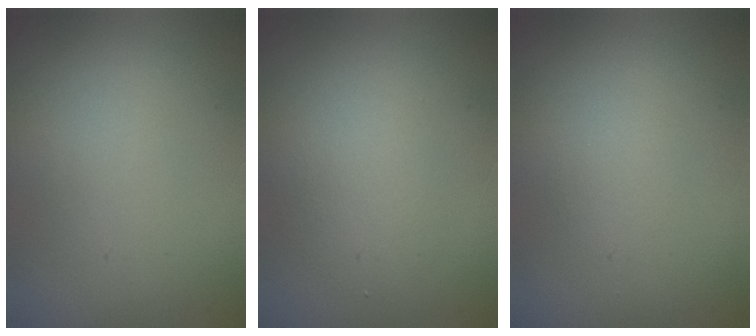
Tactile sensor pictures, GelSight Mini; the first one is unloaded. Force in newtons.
{"total": 2.4, "press": 2.4, "slide": 0.1}
{"total": 0.6, "press": 0.6, "slide": 0.1}